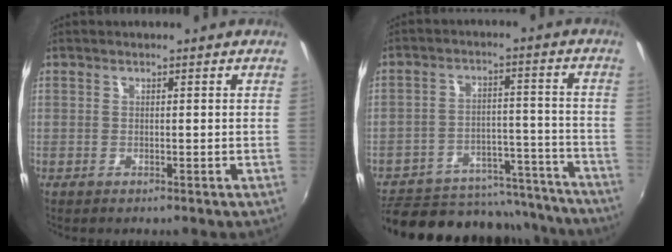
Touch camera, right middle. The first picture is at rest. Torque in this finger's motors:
{"motor_torque": [0.99, -1.14, 0.12, -0.21]}